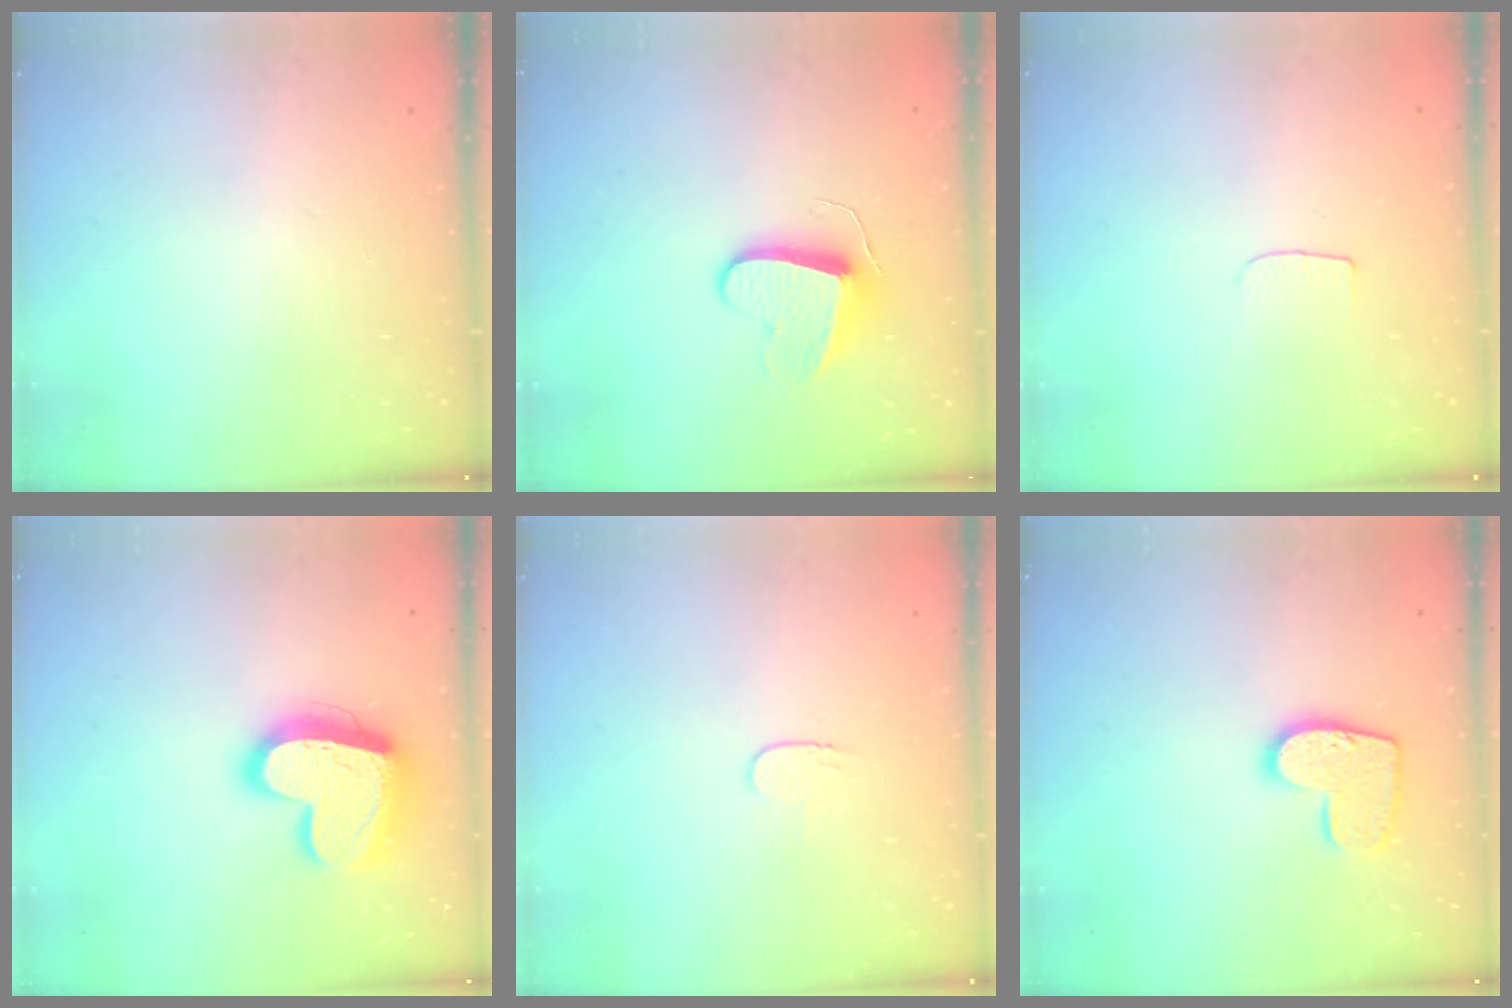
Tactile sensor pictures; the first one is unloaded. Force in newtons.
{"total": 9.4, "press": 9.3, "slide": 0.9}
{"total": 3.0, "press": 3.0, "slide": 0.3}
{"total": 18.7, "press": 18.6, "slide": 1.6}
{"total": 3.7, "press": 3.7, "slide": 0.4}
{"total": 12.0, "press": 11.9, "slide": 0.7}